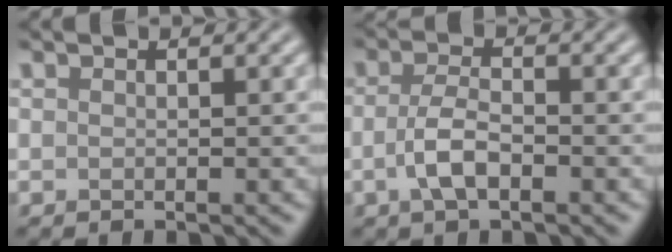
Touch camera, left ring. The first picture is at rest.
{"total": 3.1, "force": [-1.0, 1.2, 2.7], "torque": [-0.058, 0.000, -0.025]}